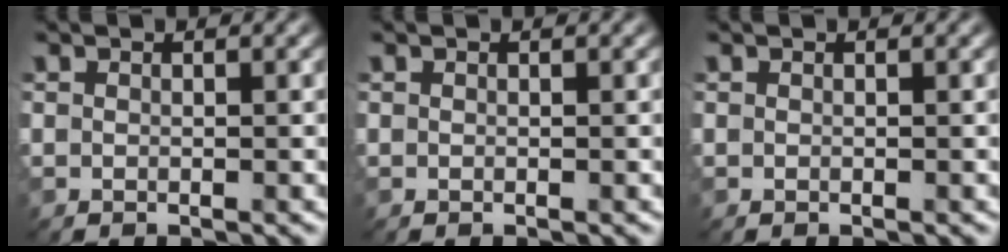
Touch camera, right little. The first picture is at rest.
{"total": 0.0}
{"total": 0.0}